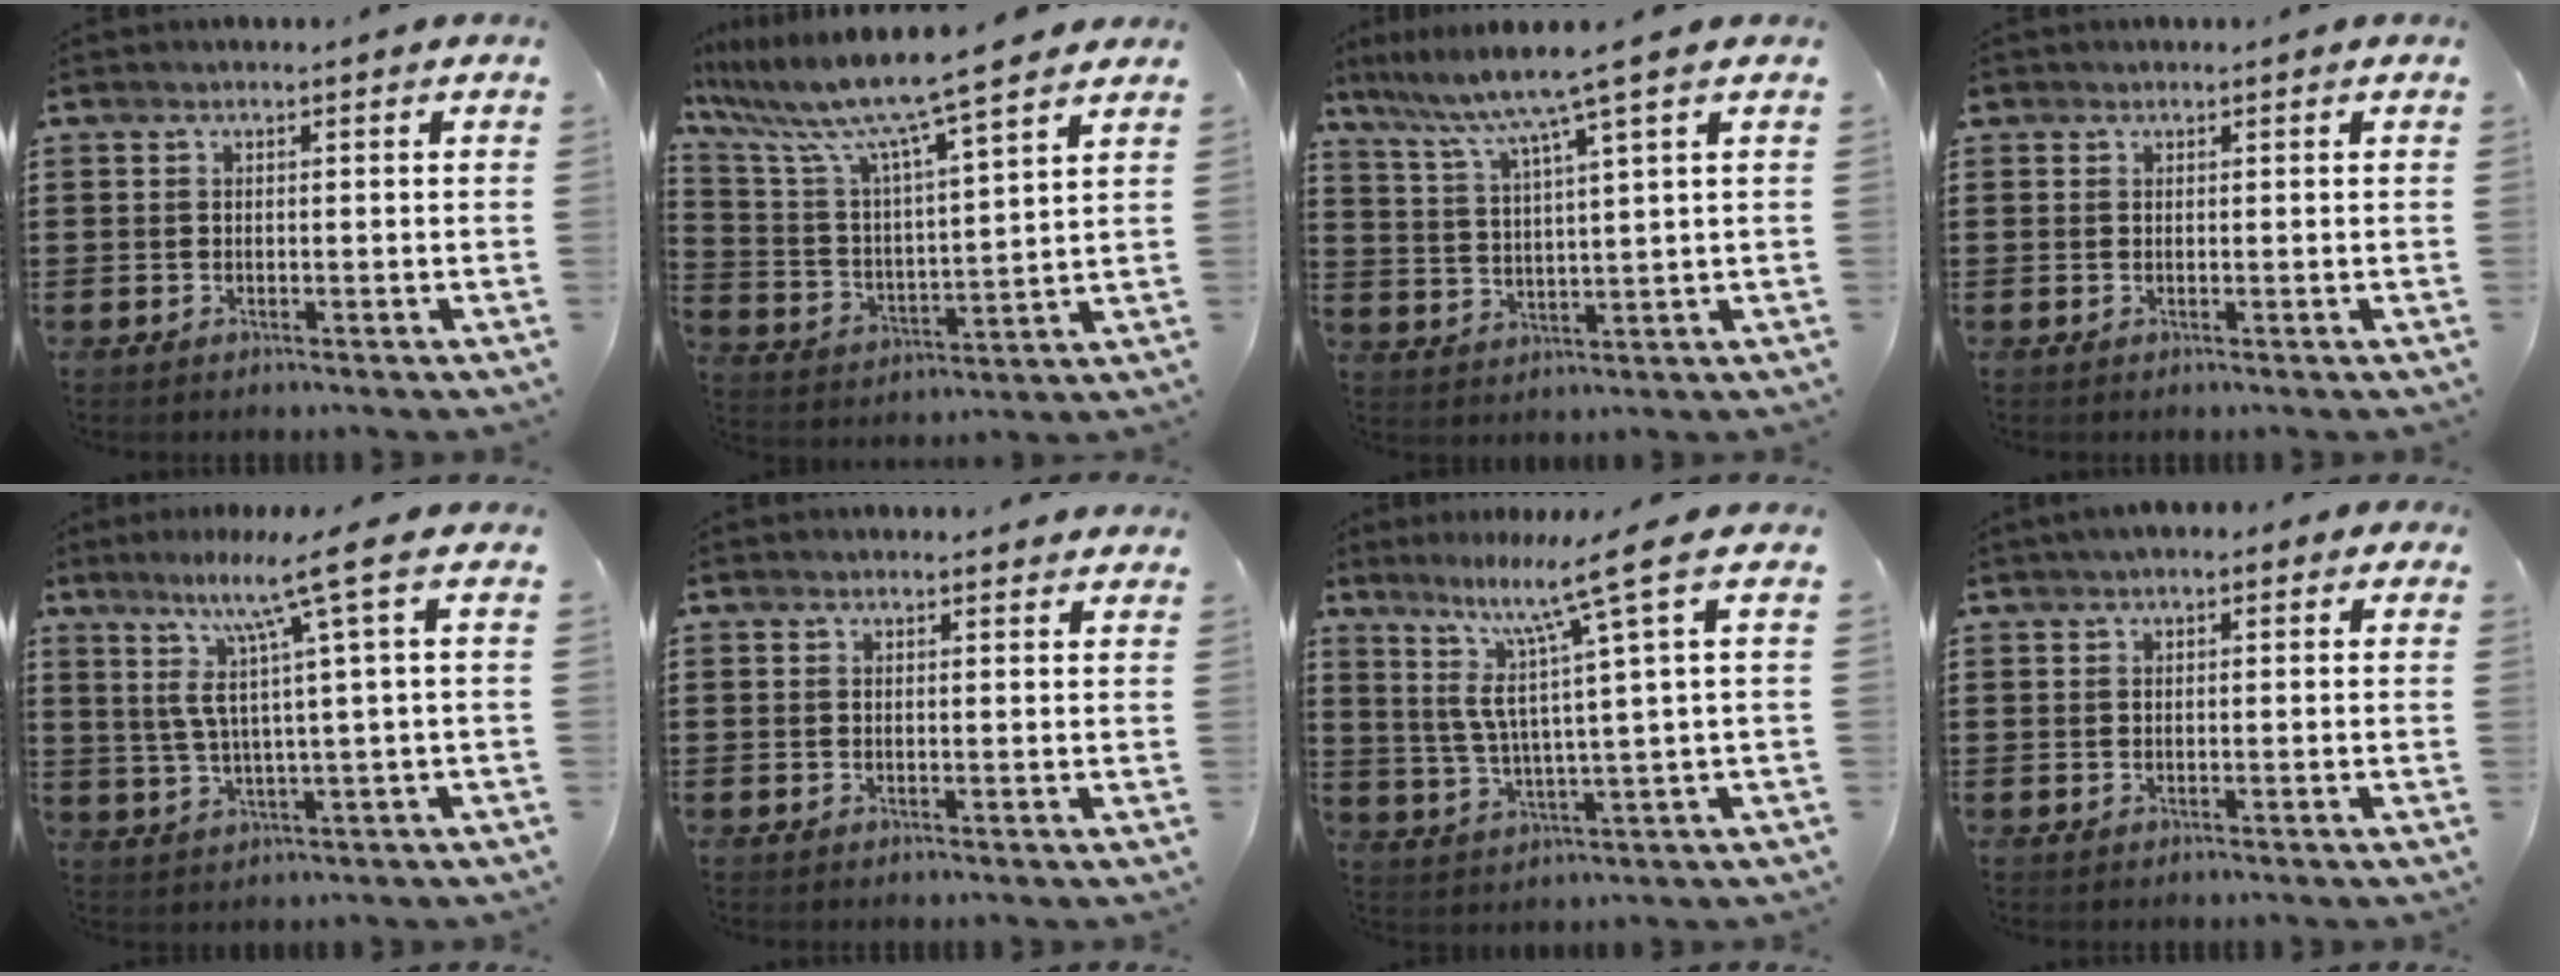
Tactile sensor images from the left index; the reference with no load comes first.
{"total": 9.4, "force": [8.0, -0.3, 4.8], "torque": [-0.129, -0.053, 0.129]}
{"total": 5.8, "force": [4.3, -1.0, 3.9], "torque": [-0.094, -0.031, 0.063]}
{"total": 0.5, "force": [0.3, 0.4, 0.1], "torque": [-0.003, 0.004, 0.006]}
{"total": 10.1, "force": [4.3, -0.9, 9.1], "torque": [-0.194, -0.015, 0.057]}
{"total": 1.1, "force": [1.1, 0.2, 0.2], "torque": [-0.007, 0.001, 0.021]}
{"total": 11.0, "force": [5.6, -0.6, 9.4], "torque": [-0.205, -0.029, 0.081]}
{"total": 1.4, "force": [0.5, 0.8, 1.0], "torque": [-0.022, 0.007, 0.008]}